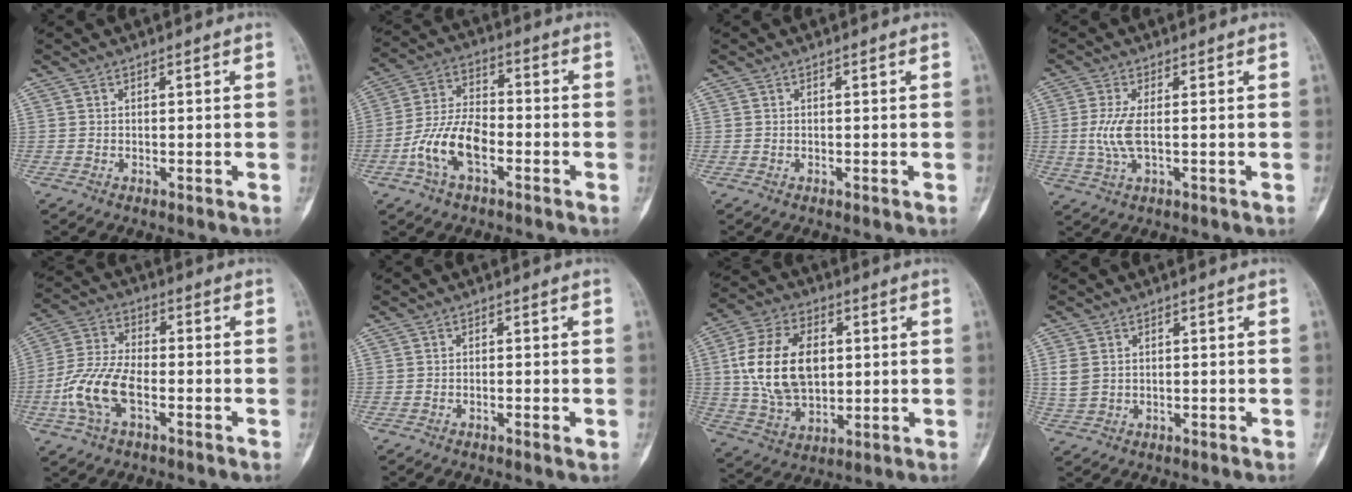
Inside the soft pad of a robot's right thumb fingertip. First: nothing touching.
{"total": 11.0, "force": [-4.1, 5.6, 8.5], "torque": [-0.172, 0.032, -0.081]}
{"total": 0.0}
{"total": 5.4, "force": [-0.1, 1.8, 5.1], "torque": [-0.130, -0.004, -0.001]}
{"total": 11.6, "force": [-3.6, 5.9, 9.3], "torque": [-0.202, 0.024, -0.073]}
{"total": 1.5, "force": [-0.6, 0.2, 1.4], "torque": [-0.031, -0.001, -0.011]}
{"total": 17.2, "force": [2.3, 11.1, 13.0], "torque": [-0.222, 0.001, 0.047]}
{"total": 3.5, "force": [0.5, 2.6, 2.2], "torque": [-0.053, 0.003, 0.016]}